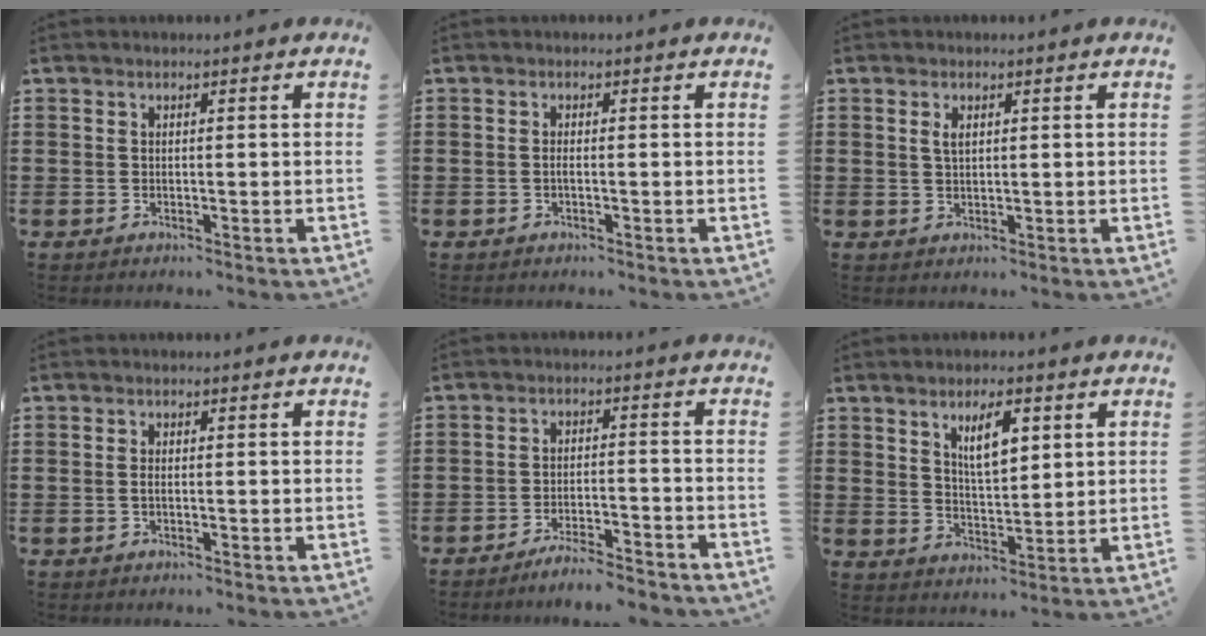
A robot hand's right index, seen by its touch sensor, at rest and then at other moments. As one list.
[{"total": 0.7, "force": [-0.4, 0.1, 0.5], "torque": [-0.011, -0.001, -0.006]}, {"total": 1.7, "force": [0.6, 0.8, 1.4], "torque": [-0.030, 0.004, 0.010]}, {"total": 0.8, "force": [-0.2, 0.3, 0.7], "torque": [-0.014, 0.000, -0.003]}, {"total": 4.4, "force": [-4.2, -0.2, 1.2], "torque": [-0.022, -0.001, -0.083]}, {"total": 5.8, "force": [2.8, 2.1, 4.7], "torque": [-0.085, -0.001, 0.044]}]